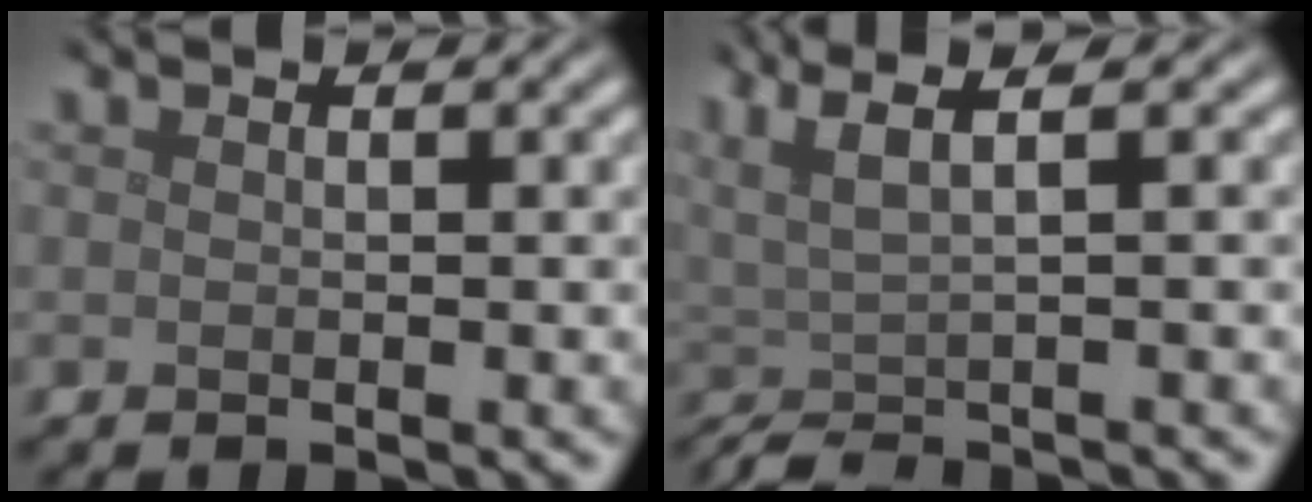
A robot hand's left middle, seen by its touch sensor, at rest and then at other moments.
{"total": 4.7, "force": [0.7, 1.1, 4.5], "torque": [-0.071, 0.007, 0.010]}